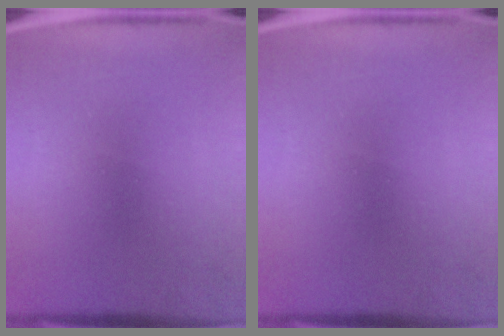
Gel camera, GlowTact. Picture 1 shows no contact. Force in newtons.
{"total": 0.0}